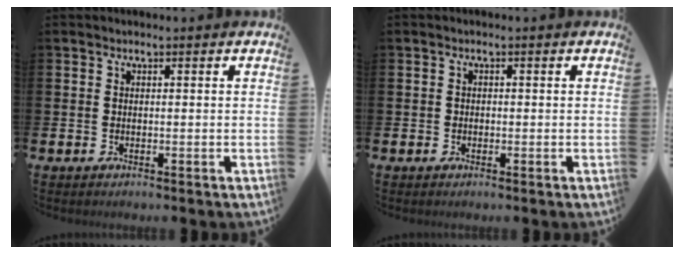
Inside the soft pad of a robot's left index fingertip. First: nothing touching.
{"total": 0.6, "force": [-0.2, 0.6, 0.2], "torque": [-0.003, 0.005, -0.006]}